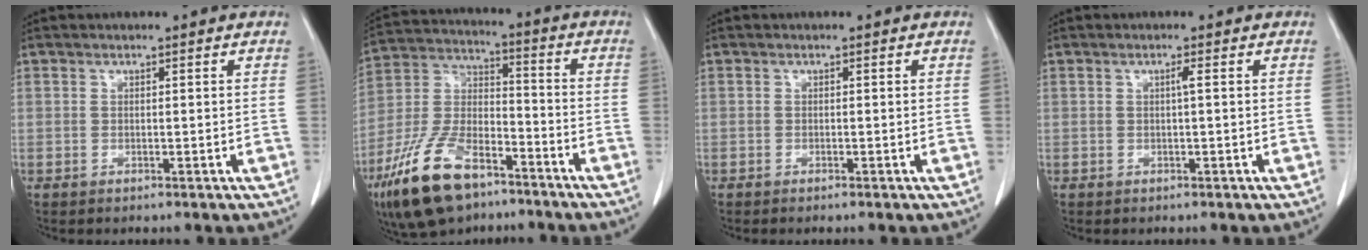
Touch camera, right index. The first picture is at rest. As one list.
[{"total": 16.1, "force": [-10.3, 6.8, 10.3], "torque": [-0.225, -0.003, -0.192]}, {"total": 0.5, "force": [-0.5, 0.0, 0.3], "torque": [-0.008, 0.000, -0.008]}, {"total": 0.8, "force": [0.1, -0.2, 0.8], "torque": [-0.013, 0.002, 0.002]}]